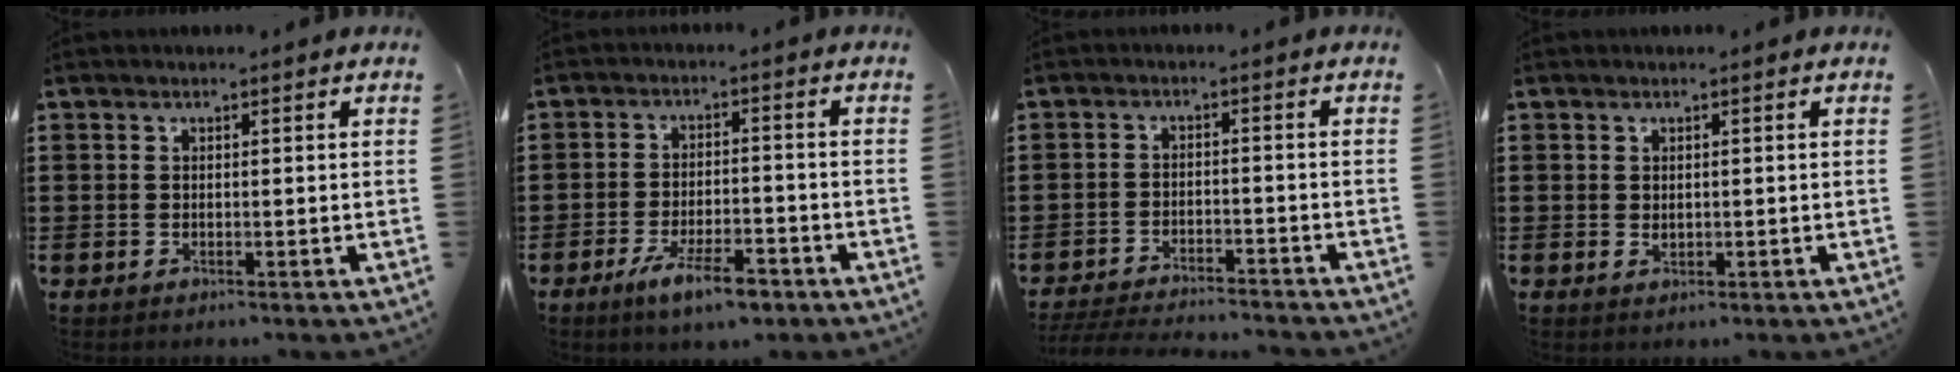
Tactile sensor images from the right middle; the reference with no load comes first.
{"total": 6.5, "force": [-4.2, 1.8, 4.7], "torque": [-0.091, 0.001, -0.076]}
{"total": 4.1, "force": [-4.0, 0.1, 0.8], "torque": [-0.021, -0.003, -0.085]}
{"total": 0.7, "force": [0.2, 0.5, 0.5], "torque": [-0.011, 0.004, 0.002]}